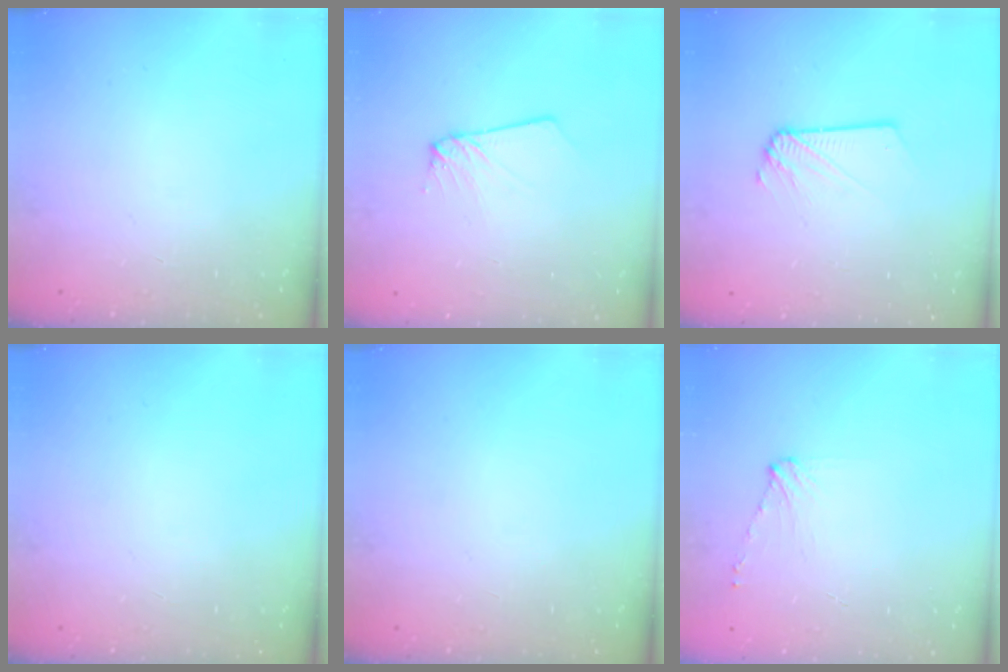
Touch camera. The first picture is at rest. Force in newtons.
{"total": 3.0, "press": 3.0, "slide": 0.3}
{"total": 2.1, "press": 2.1, "slide": 0.3}
{"total": 0.0}
{"total": 0.0}
{"total": 4.3, "press": 4.2, "slide": 0.6}